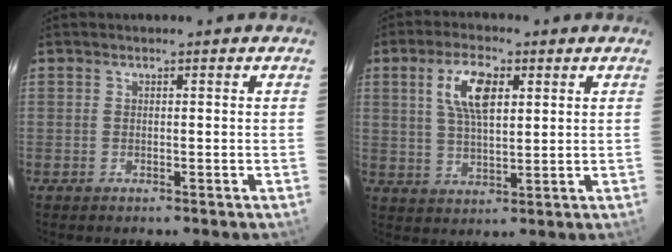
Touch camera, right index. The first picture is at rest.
{"total": 8.4, "force": [3.0, 3.5, 7.0], "torque": [-0.133, 0.010, 0.059]}